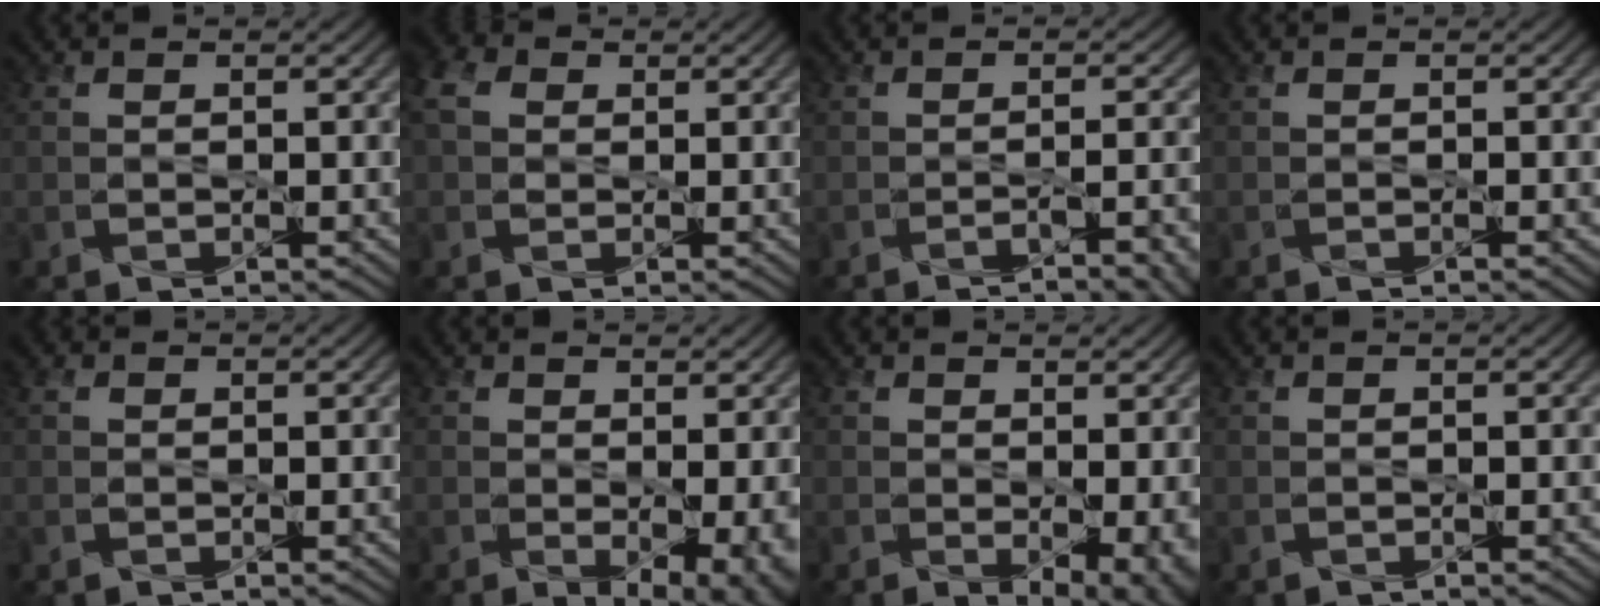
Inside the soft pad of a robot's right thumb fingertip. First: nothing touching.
{"total": 5.2, "force": [1.3, 4.0, 3.2], "torque": [-0.099, 0.011, 0.021]}
{"total": 4.7, "force": [-3.1, 0.9, 3.5], "torque": [-0.043, 0.000, -0.043]}
{"total": 0.6, "force": [-0.4, 0.0, 0.4], "torque": [-0.006, -0.003, -0.006]}
{"total": 1.1, "force": [0.4, 0.9, 0.6], "torque": [-0.014, 0.005, 0.005]}
{"total": 5.2, "force": [-0.4, 2.5, 4.6], "torque": [-0.067, -0.025, 0.012]}
{"total": 4.7, "force": [-0.2, 2.4, 4.1], "torque": [-0.063, -0.021, 0.011]}
{"total": 0.0}